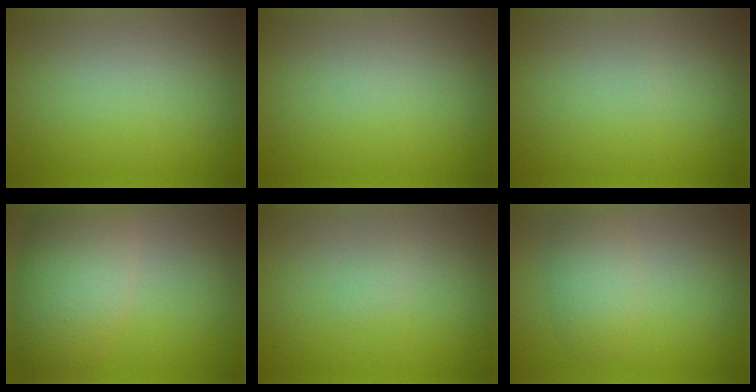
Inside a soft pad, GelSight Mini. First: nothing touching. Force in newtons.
{"total": 0.0}
{"total": 0.0}
{"total": 7.4, "press": 7.4, "slide": 0.4}
{"total": 0.7, "press": 0.7, "slide": 0.1}
{"total": 3.0, "press": 3.0, "slide": 0.1}